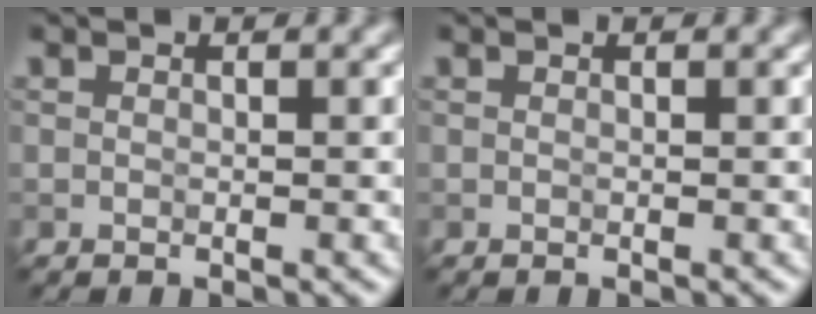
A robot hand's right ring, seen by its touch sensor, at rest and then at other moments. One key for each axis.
{"total": 0.0}